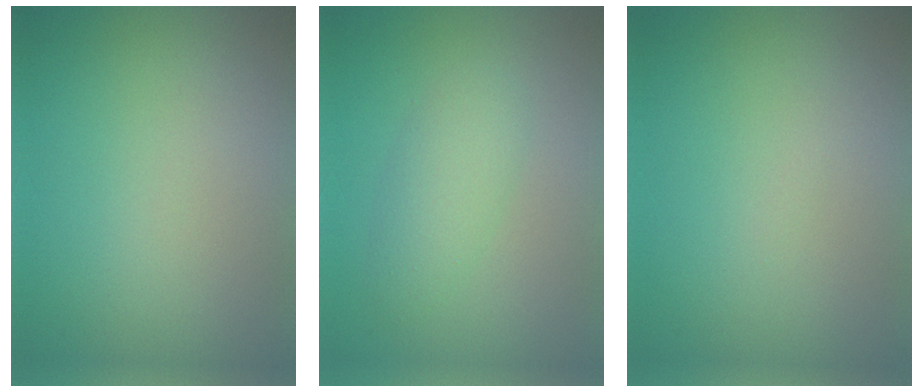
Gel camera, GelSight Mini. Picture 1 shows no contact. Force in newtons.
{"total": 2.6, "press": 2.6, "slide": 0.1}
{"total": 0.0}